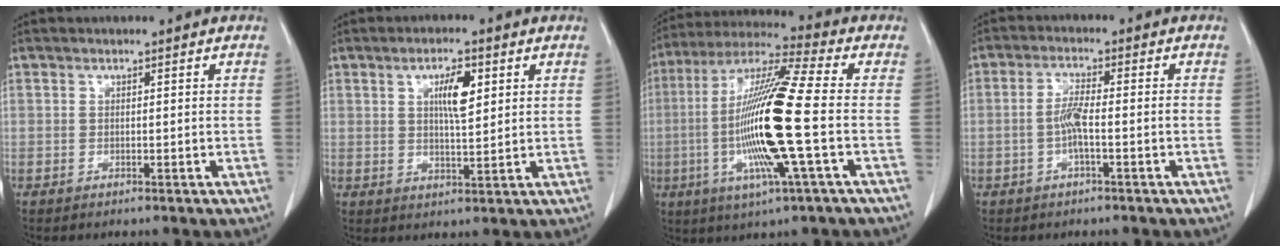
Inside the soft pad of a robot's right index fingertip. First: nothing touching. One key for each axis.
{"total": 5.6, "fx": 2.0, "fy": 1.3, "fz": 5.1, "tx": -0.089, "ty": -0.001, "tz": 0.035}
{"total": 18.6, "fx": -2.9, "fy": 0.0, "fz": 18.3, "tx": -0.371, "ty": -0.008, "tz": -0.065}
{"total": 3.9, "fx": -1.0, "fy": 0.3, "fz": 3.8, "tx": -0.077, "ty": 0.007, "tz": -0.020}